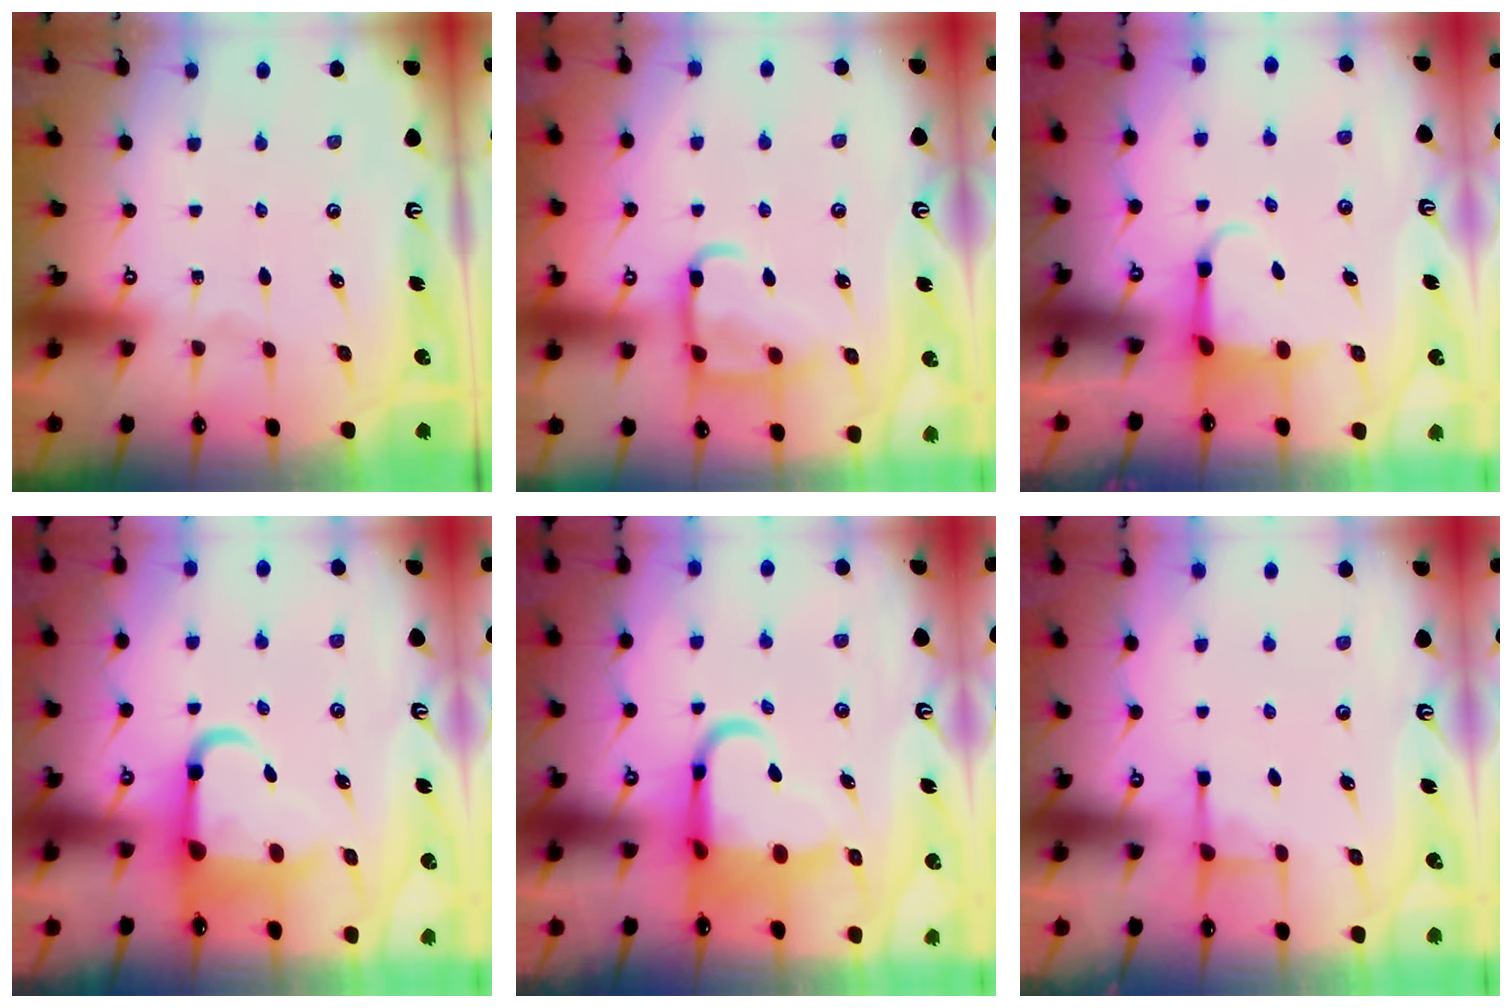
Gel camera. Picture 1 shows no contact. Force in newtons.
{"total": 12.3, "press": 12.2, "slide": 1.3}
{"total": 3.9, "press": 3.7, "slide": 1.2}
{"total": 7.4, "press": 7.2, "slide": 1.9}
{"total": 9.5, "press": 9.3, "slide": 1.7}
{"total": 2.9, "press": 2.8, "slide": 0.5}